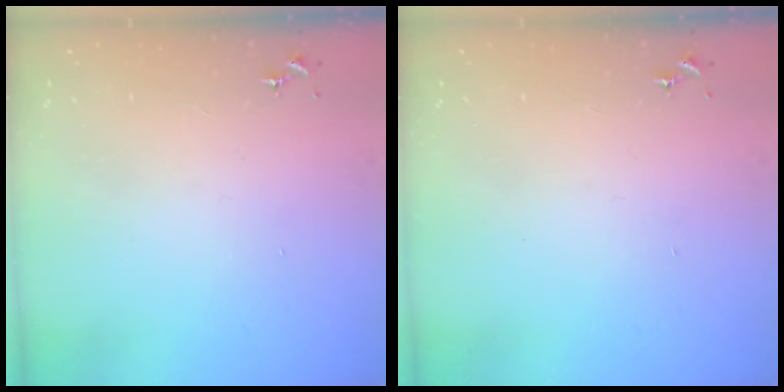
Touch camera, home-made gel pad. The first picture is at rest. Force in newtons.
{"total": 0.0}